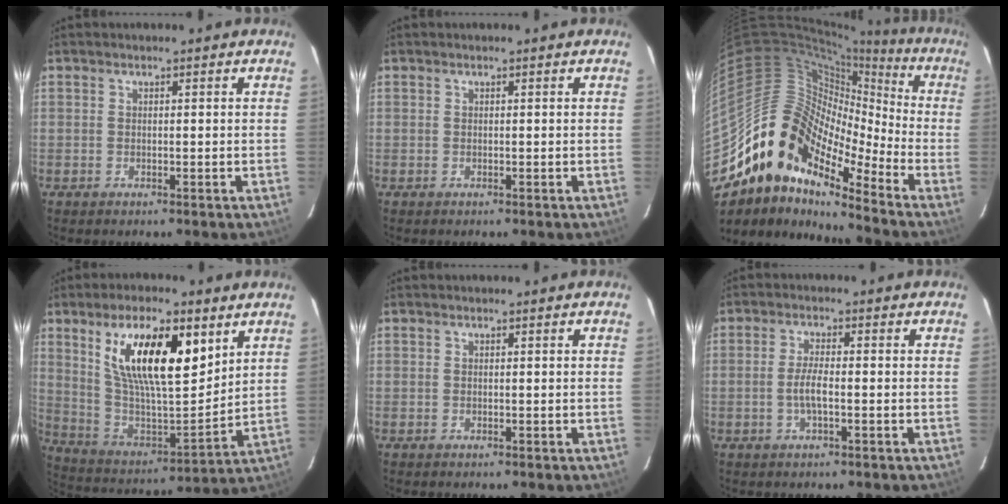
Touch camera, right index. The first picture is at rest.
{"total": 0.0}
{"total": 16.5, "force": [-11.5, 8.9, 7.9], "torque": [-0.136, 0.017, -0.233]}
{"total": 20.4, "force": [9.4, 7.4, 16.5], "torque": [-0.292, 0.005, 0.176]}
{"total": 0.0}
{"total": 3.5, "force": [-1.0, 0.7, 3.3], "torque": [-0.065, -0.002, -0.018]}